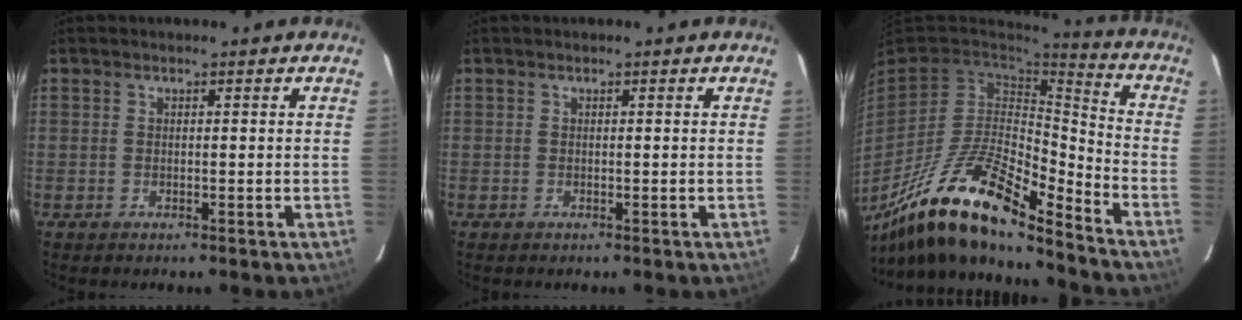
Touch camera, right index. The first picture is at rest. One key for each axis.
{"total": 0.0}
{"total": 20.6, "fx": -14.3, "fy": 5.0, "fz": 14.0, "tx": -0.266, "ty": -0.027, "tz": -0.267}